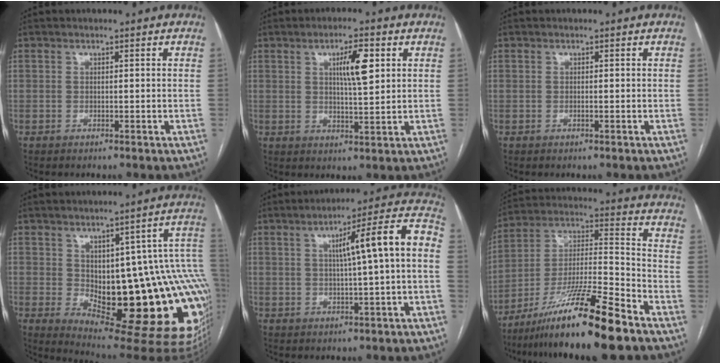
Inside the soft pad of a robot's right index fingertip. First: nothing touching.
{"total": 6.3, "force": [2.2, 1.0, 5.8], "torque": [-0.099, 0.005, 0.036]}
{"total": 0.0}
{"total": 24.9, "force": [-3.5, 7.9, 23.3], "torque": [-0.209, 0.010, -0.025]}
{"total": 11.7, "force": [0.8, 0.0, 11.7], "torque": [-0.160, 0.030, 0.008]}
{"total": 18.4, "force": [-13.1, 0.1, 13.0], "torque": [-0.252, -0.026, -0.233]}